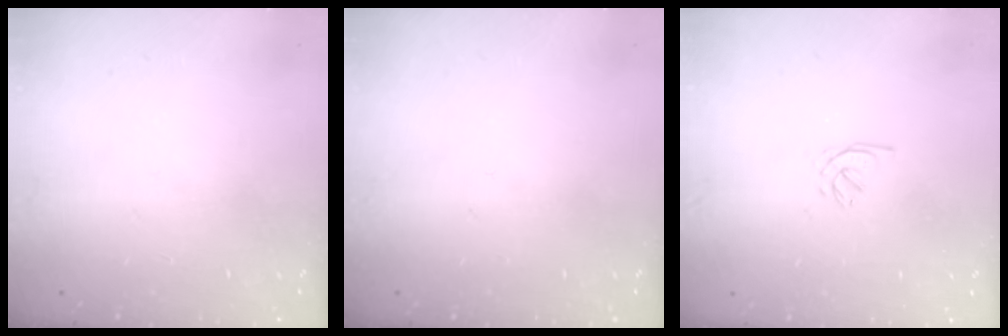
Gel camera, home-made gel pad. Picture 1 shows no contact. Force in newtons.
{"total": 0.0}
{"total": 0.9, "press": 0.8, "slide": 0.5}